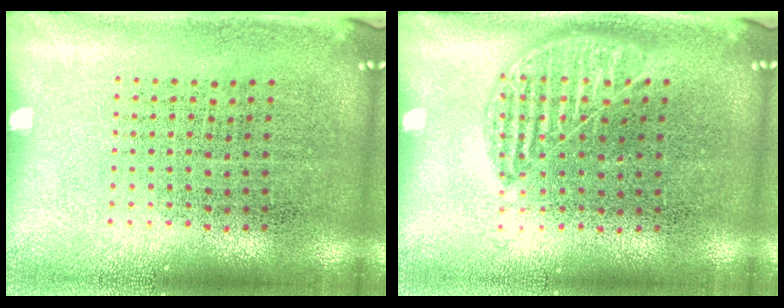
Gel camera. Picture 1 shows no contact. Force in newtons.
{"total": 1.0, "press": 0.8, "slide": 0.4}